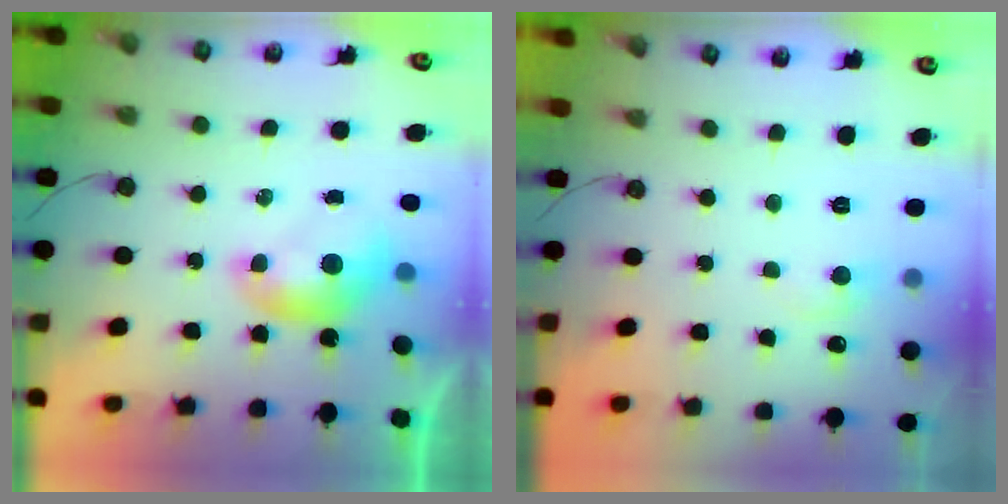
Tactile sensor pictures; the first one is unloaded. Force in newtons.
{"total": 0.9, "press": 0.6, "slide": 0.7}